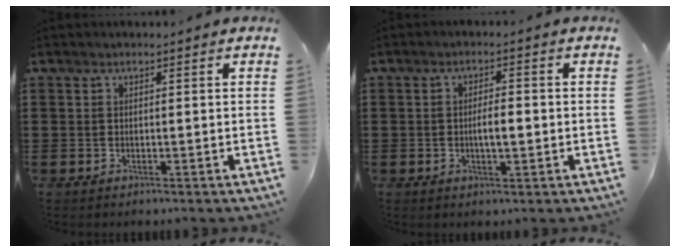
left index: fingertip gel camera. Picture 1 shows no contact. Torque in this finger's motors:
{"motor_torque": [0.92, 0.60, 0.26, 0.06]}